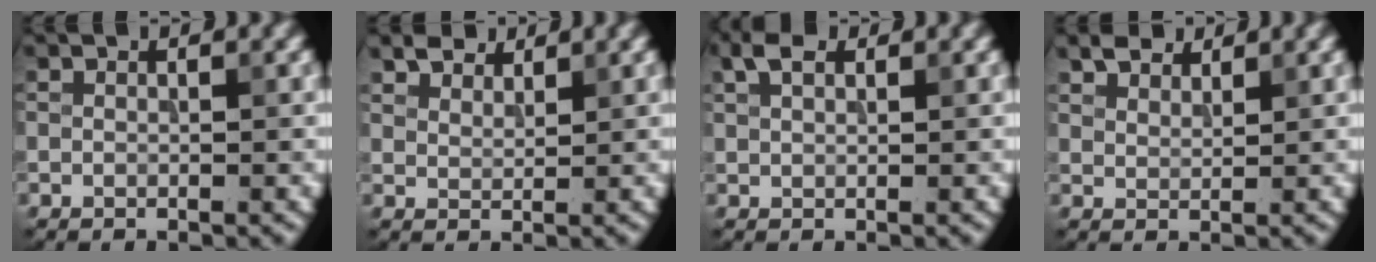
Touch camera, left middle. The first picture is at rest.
{"total": 2.8, "force": [2.4, 1.1, 0.7], "torque": [-0.019, -0.009, 0.056]}
{"total": 2.3, "force": [1.3, 1.2, 1.4], "torque": [-0.031, 0.008, 0.025]}
{"total": 2.4, "force": [2.1, 1.0, 0.6], "torque": [-0.018, 0.001, 0.045]}